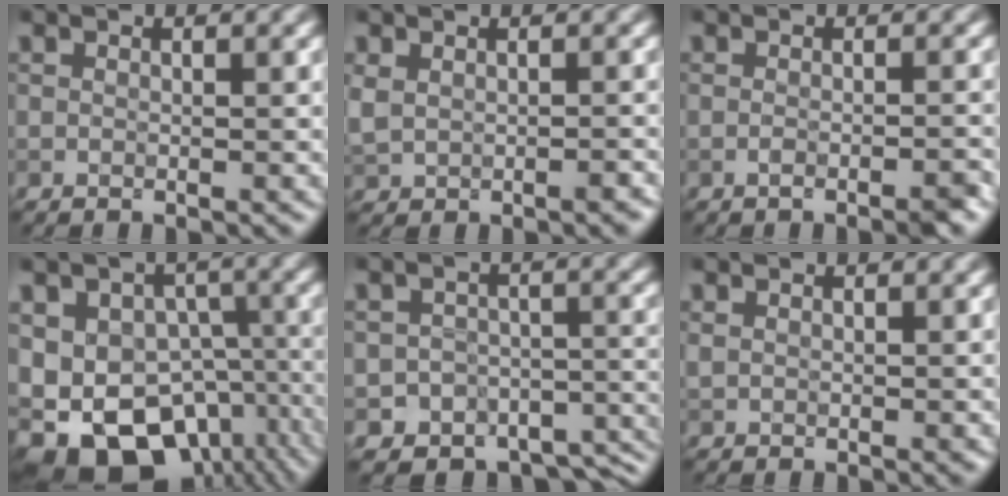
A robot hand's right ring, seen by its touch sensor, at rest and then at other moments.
{"total": 2.2, "force": [-0.2, 1.5, 1.5], "torque": [-0.032, -0.009, 0.004]}
{"total": 2.0, "force": [-1.2, 0.5, 1.6], "torque": [-0.013, 0.005, -0.024]}
{"total": 14.8, "force": [-5.8, 10.0, 9.2], "torque": [-0.148, -0.021, -0.077]}
{"total": 7.0, "force": [-4.8, 4.6, 2.1], "torque": [-0.006, -0.013, -0.061]}
{"total": 0.8, "force": [0.4, 0.3, 0.7], "torque": [-0.014, 0.000, 0.011]}